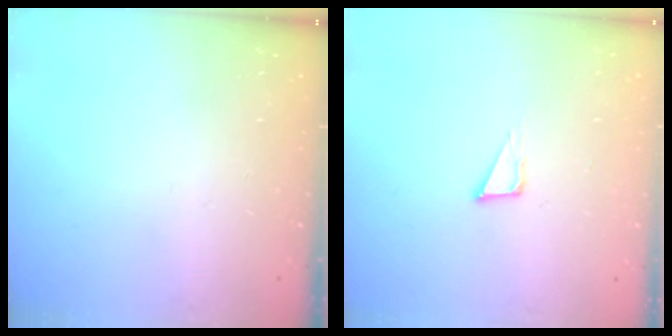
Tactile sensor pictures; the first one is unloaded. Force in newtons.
{"total": 4.0, "press": 3.9, "slide": 0.8}